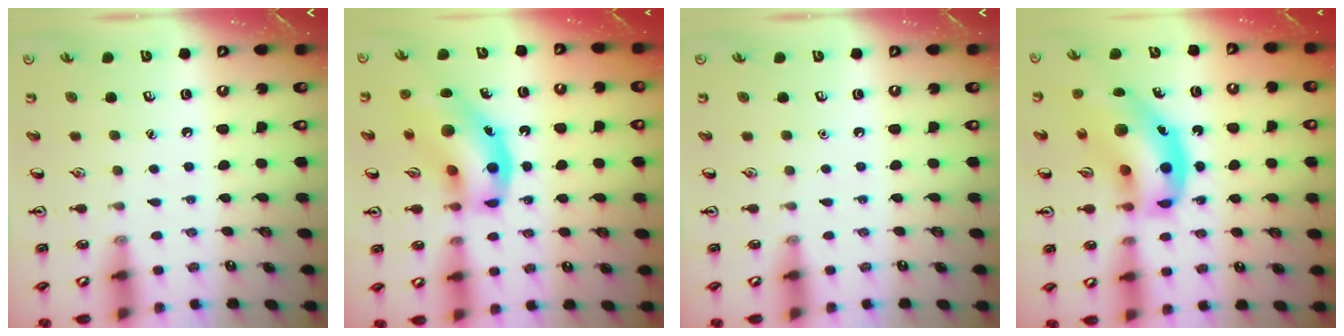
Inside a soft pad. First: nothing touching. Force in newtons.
{"total": 17.3, "press": 17.0, "slide": 3.2}
{"total": 0.0}
{"total": 16.7, "press": 16.2, "slide": 4.4}